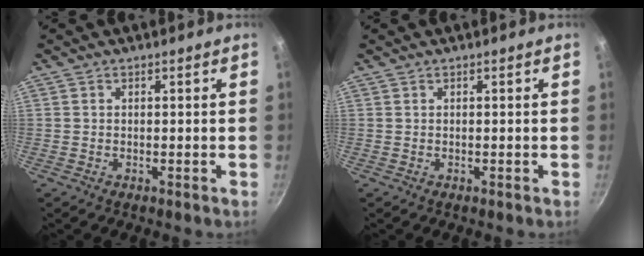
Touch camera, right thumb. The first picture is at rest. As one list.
[{"total": 0.0}]